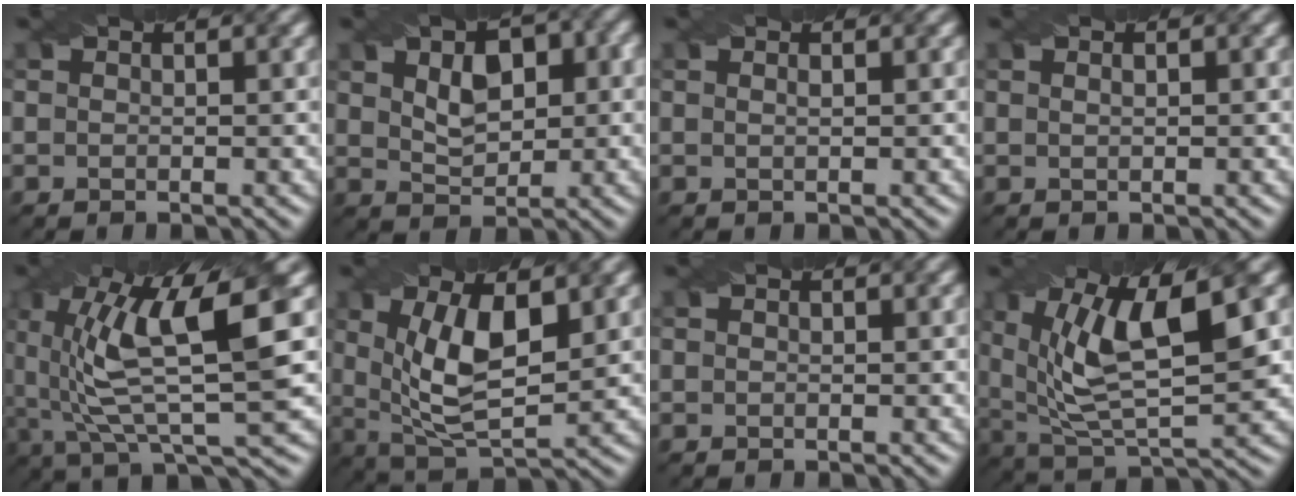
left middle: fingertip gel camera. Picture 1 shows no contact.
{"total": 5.1, "force": [1.3, 3.3, 3.7], "torque": [-0.065, 0.003, 0.024]}
{"total": 0.6, "force": [0.2, 0.2, 0.5], "torque": [-0.005, -0.006, 0.001]}
{"total": 1.1, "force": [0.5, 0.5, 0.8], "torque": [-0.007, -0.006, 0.003]}
{"total": 11.0, "force": [2.6, 2.8, 10.3], "torque": [-0.195, 0.004, 0.056]}
{"total": 7.8, "force": [1.5, 3.2, 7.0], "torque": [-0.138, -0.005, 0.027]}
{"total": 0.0}
{"total": 10.7, "force": [3.1, 4.2, 9.4], "torque": [-0.169, -0.002, 0.054]}